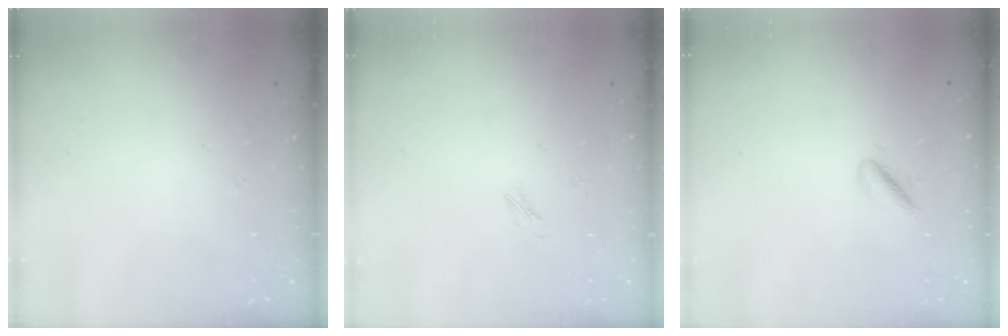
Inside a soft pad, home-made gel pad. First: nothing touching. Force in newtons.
{"total": 1.7, "press": 1.7, "slide": 0.2}
{"total": 2.0, "press": 1.7, "slide": 1.1}